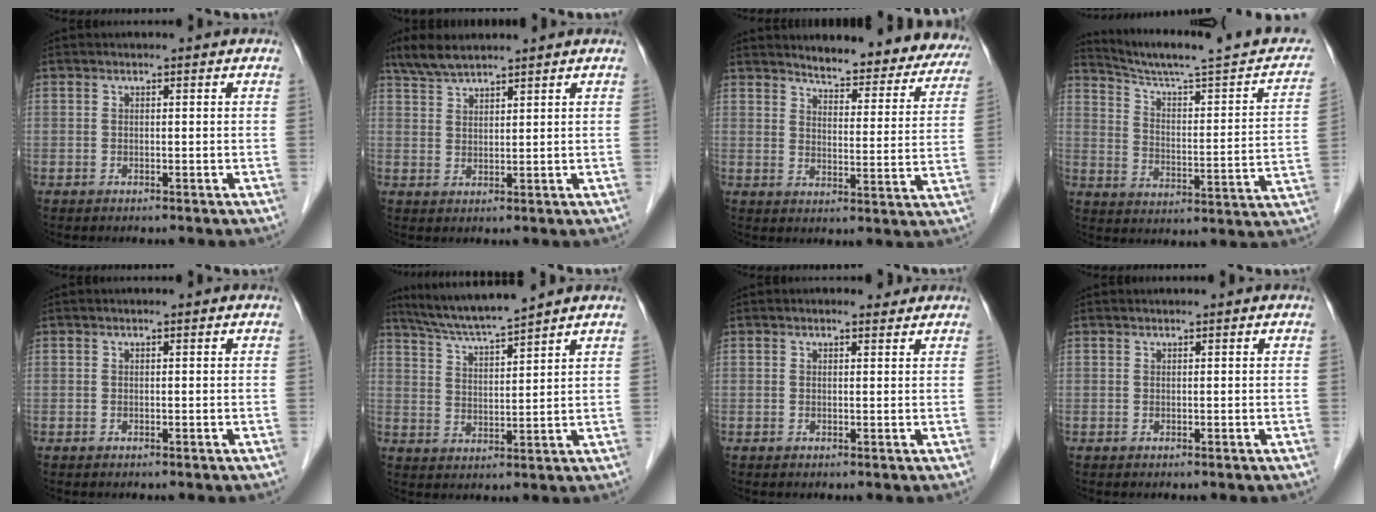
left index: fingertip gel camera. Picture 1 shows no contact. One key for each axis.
{"total": 4.8, "fx": 4.3, "fy": 0.8, "fz": 2.1, "tx": -0.051, "ty": 0.016, "tz": 0.089}
{"total": 17.1, "fx": 15.8, "fy": 4.1, "fz": 5.1, "tx": -0.030, "ty": -0.037, "tz": 0.175}
{"total": 20.2, "fx": 17.7, "fy": 1.9, "fz": 9.5, "tx": -0.132, "ty": -0.016, "tz": 0.242}
{"total": 0.0}
{"total": 8.4, "fx": 7.7, "fy": -1.0, "fz": 3.4, "tx": -0.064, "ty": 0.007, "tz": 0.145}
{"total": 1.6, "fx": 1.4, "fy": 0.6, "fz": 0.5, "tx": -0.013, "ty": 0.005, "tz": 0.018}
{"total": 0.0}